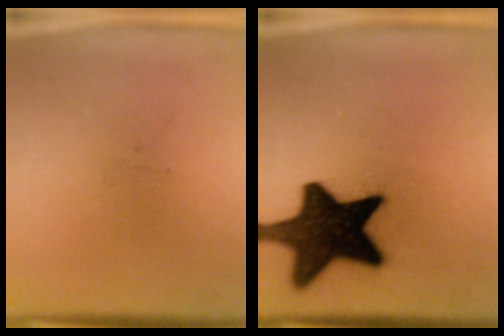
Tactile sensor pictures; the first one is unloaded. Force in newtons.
{"total": 19.1}